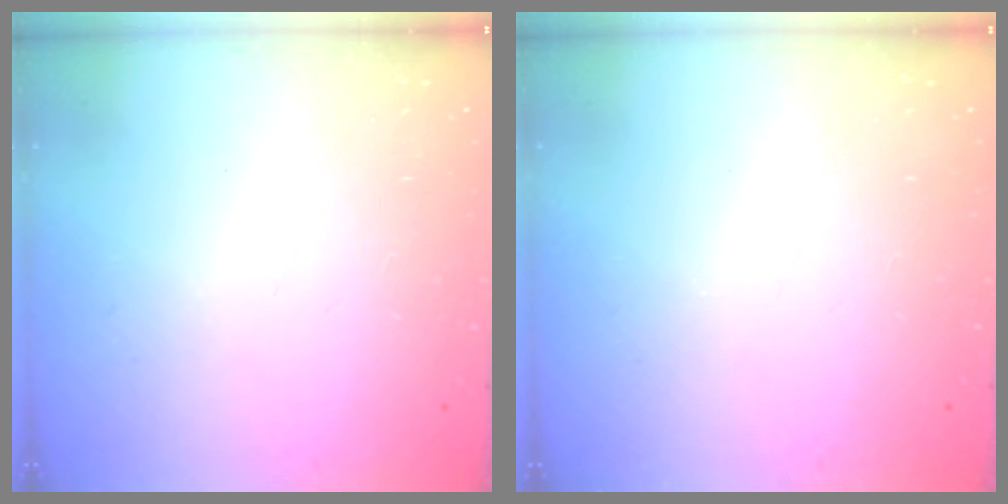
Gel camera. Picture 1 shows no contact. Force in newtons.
{"total": 0.0}